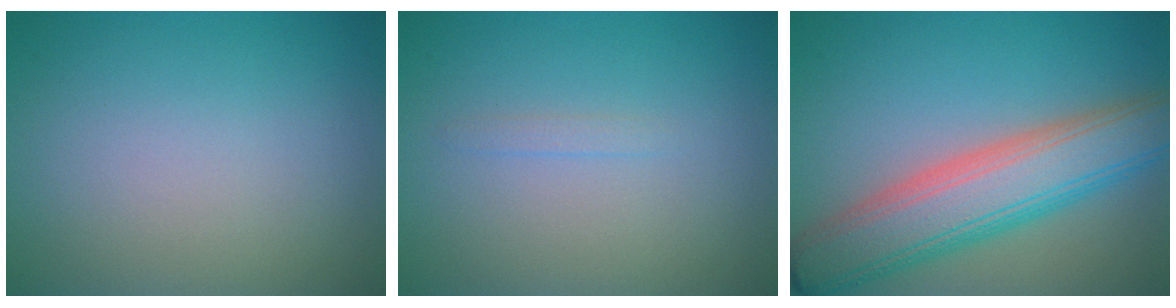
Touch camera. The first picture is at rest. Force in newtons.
{"total": 0.6, "press": 0.6, "slide": 0.1}
{"total": 8.5, "press": 8.5, "slide": 0.4}